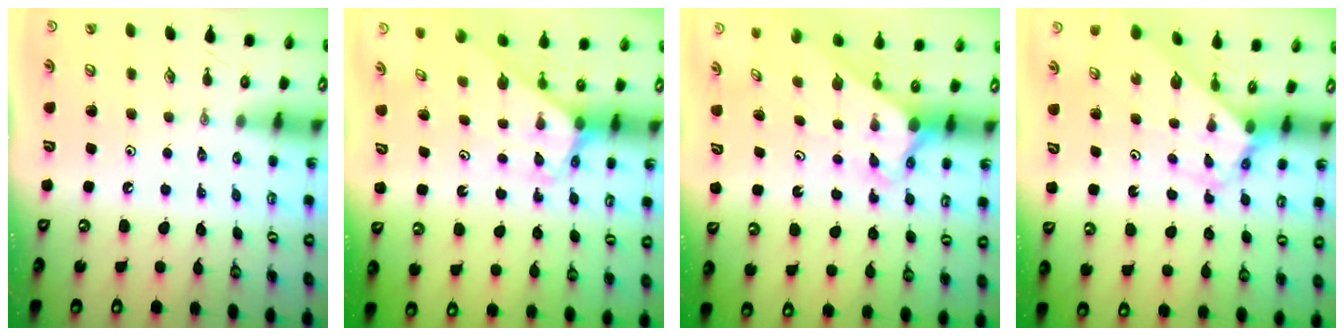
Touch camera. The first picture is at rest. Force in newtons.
{"total": 2.7, "press": 2.7, "slide": 0.2}
{"total": 2.6, "press": 2.6, "slide": 0.1}
{"total": 2.8, "press": 2.8, "slide": 0.1}